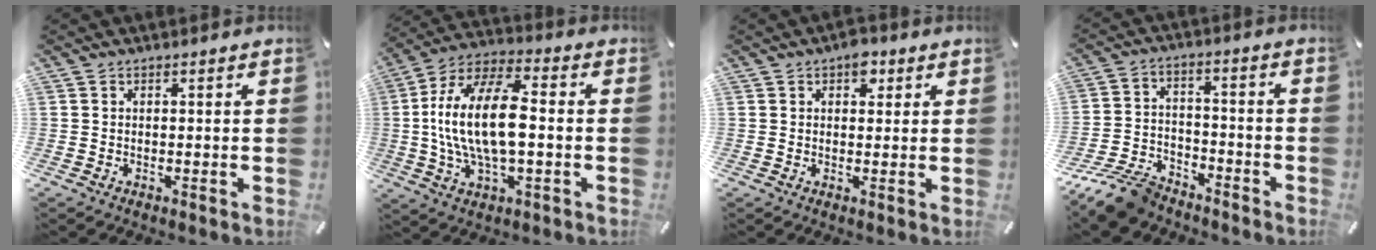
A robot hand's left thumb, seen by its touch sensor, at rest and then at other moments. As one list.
[{"total": 18.1, "force": [-0.7, 8.0, 16.2], "torque": [-0.337, 0.000, -0.016]}, {"total": 4.1, "force": [1.9, 2.7, 2.5], "torque": [-0.013, -0.007, 0.024]}, {"total": 11.3, "force": [-9.4, 4.6, 4.2], "torque": [-0.076, 0.052, -0.178]}]